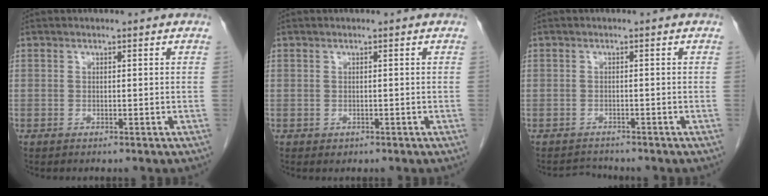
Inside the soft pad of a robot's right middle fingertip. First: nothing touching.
{"total": 0.5, "force": [-0.2, 0.5, 0.1], "torque": [-0.006, 0.002, 0.003]}
{"total": 1.9, "force": [-1.7, 0.3, -0.6], "torque": [0.007, -0.009, -0.029]}